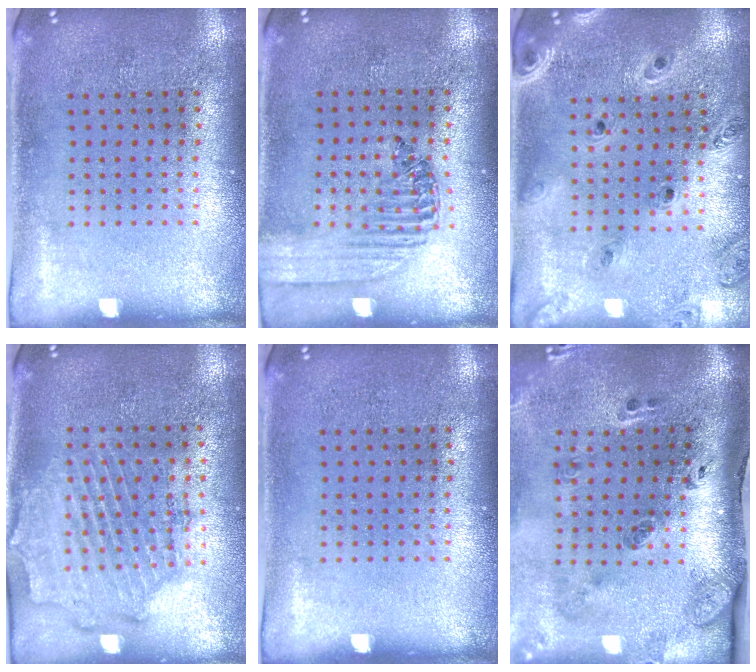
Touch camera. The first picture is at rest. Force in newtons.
{"total": 1.5, "press": 1.3, "slide": 0.7}
{"total": 1.3, "press": 1.2, "slide": 0.3}
{"total": 1.9, "press": 1.7, "slide": 0.9}
{"total": 0.0}
{"total": 3.2, "press": 1.9, "slide": 2.6}